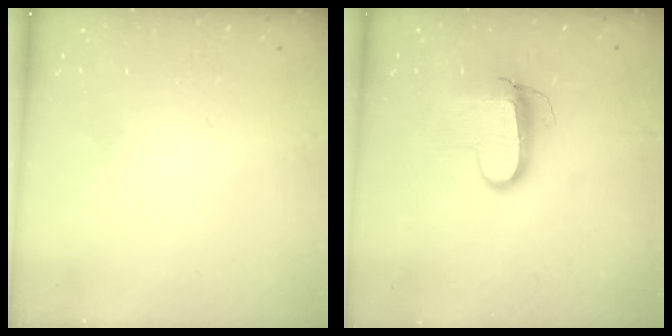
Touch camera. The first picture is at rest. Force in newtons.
{"total": 8.9, "press": 8.8, "slide": 1.0}